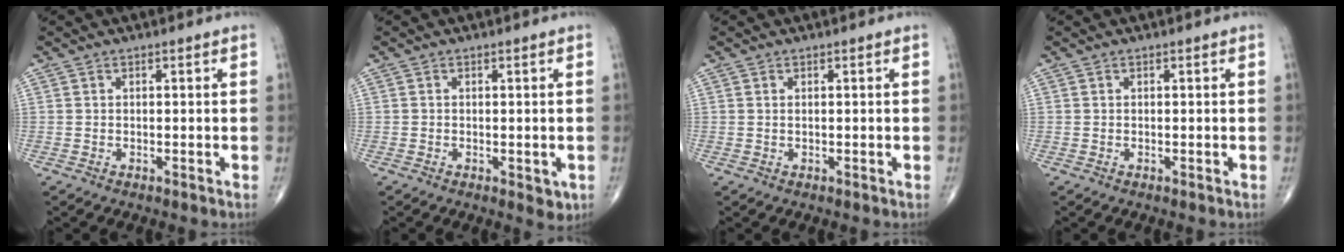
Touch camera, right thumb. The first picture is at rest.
{"total": 2.7, "force": [-0.7, 1.5, 2.1], "torque": [-0.016, -0.003, -0.007]}
{"total": 0.0}
{"total": 0.0}